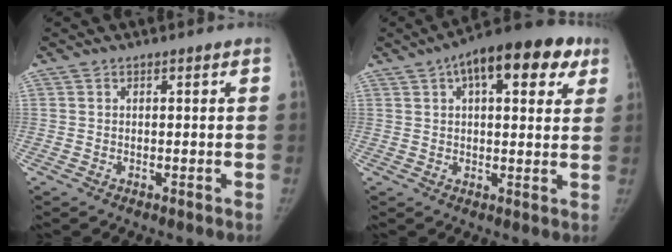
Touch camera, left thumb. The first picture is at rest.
{"total": 16.6, "force": [7.5, 7.5, 12.7], "torque": [-0.148, 0.013, 0.100]}